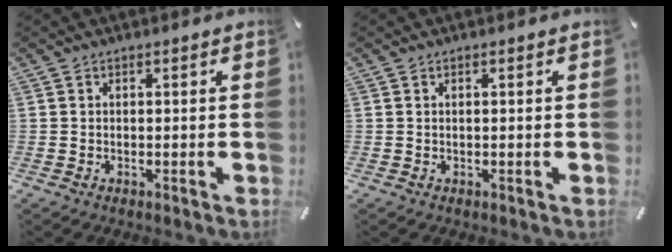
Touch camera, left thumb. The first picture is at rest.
{"total": 0.0}